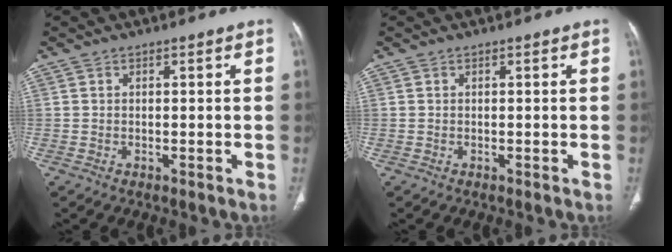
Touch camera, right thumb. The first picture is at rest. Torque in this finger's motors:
{"motor_torque": [0.00, 0.00, -0.08, 0.05, 0.00]}